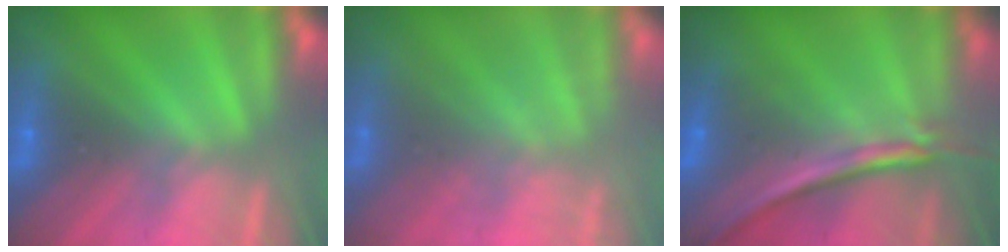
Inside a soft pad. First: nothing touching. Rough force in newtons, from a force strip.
{"total": 2.1}
{"total": 7.2}